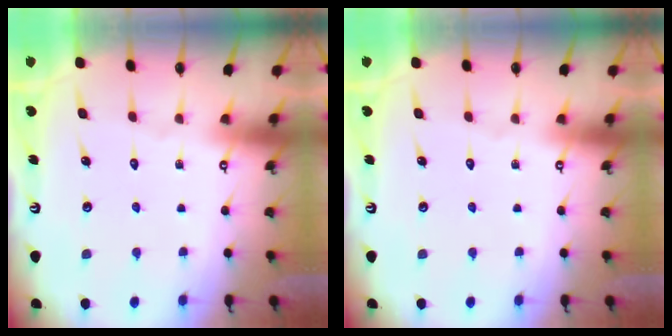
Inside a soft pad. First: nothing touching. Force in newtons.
{"total": 0.0}